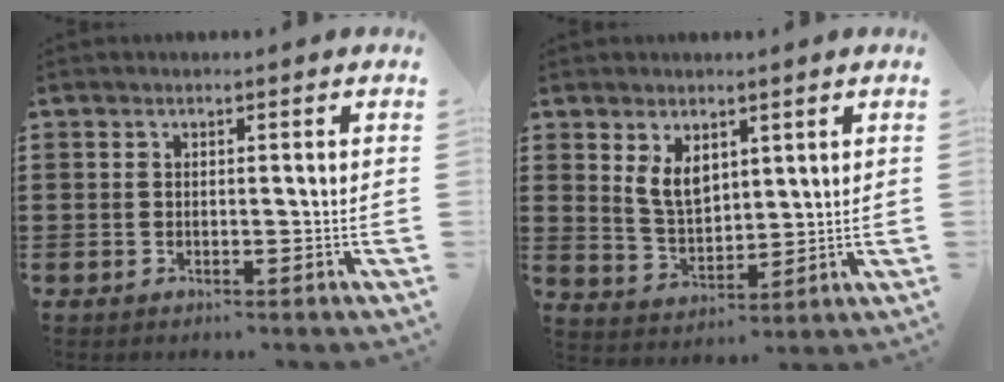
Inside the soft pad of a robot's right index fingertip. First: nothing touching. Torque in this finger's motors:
{"motor_torque": [0.35, -0.08, 0.50, 0.07]}